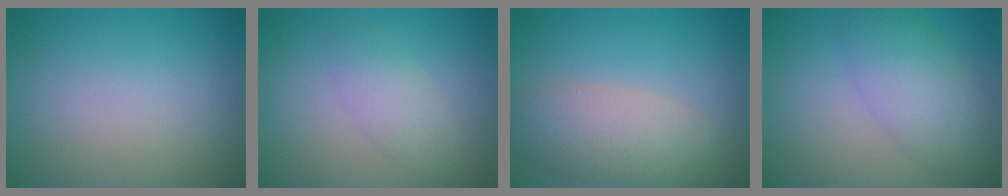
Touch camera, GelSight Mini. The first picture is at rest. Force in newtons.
{"total": 2.4, "press": 2.4, "slide": 0.1}
{"total": 5.3, "press": 5.3, "slide": 0.5}
{"total": 4.8, "press": 4.8, "slide": 0.1}